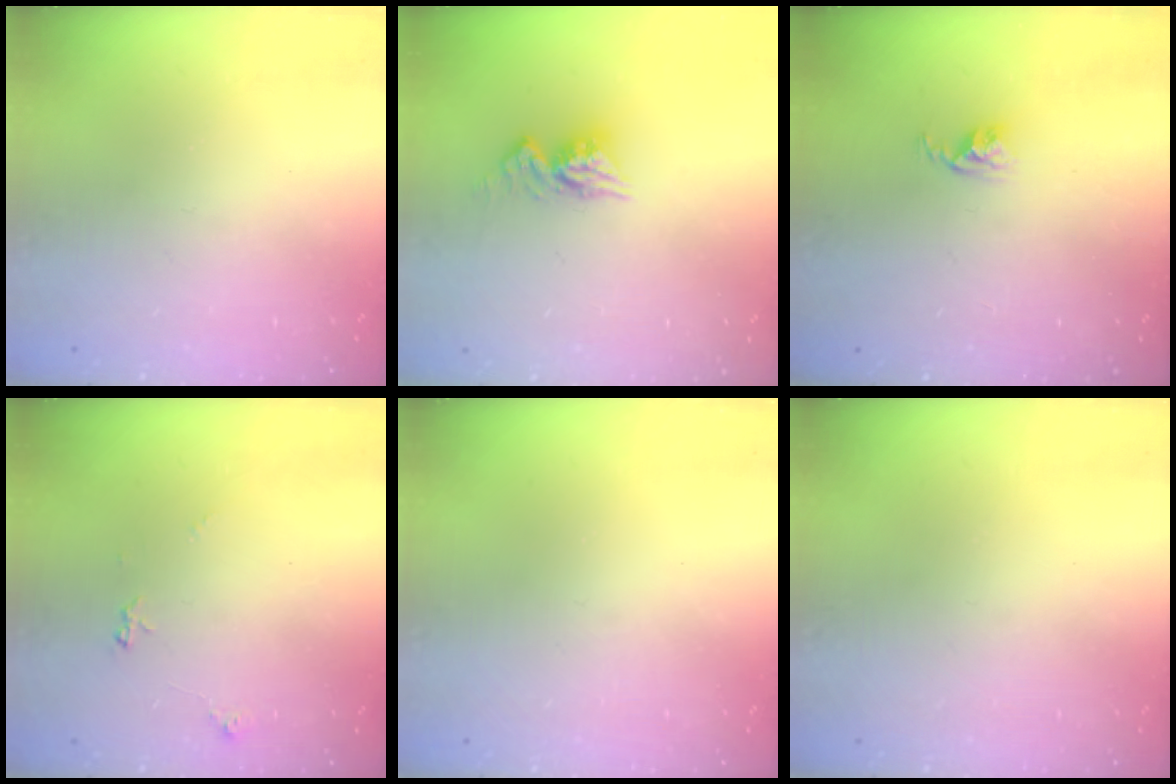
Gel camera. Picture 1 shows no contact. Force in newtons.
{"total": 8.3, "press": 8.3, "slide": 0.8}
{"total": 2.5, "press": 2.5, "slide": 0.4}
{"total": 5.2, "press": 5.1, "slide": 0.7}
{"total": 0.0}
{"total": 0.0}